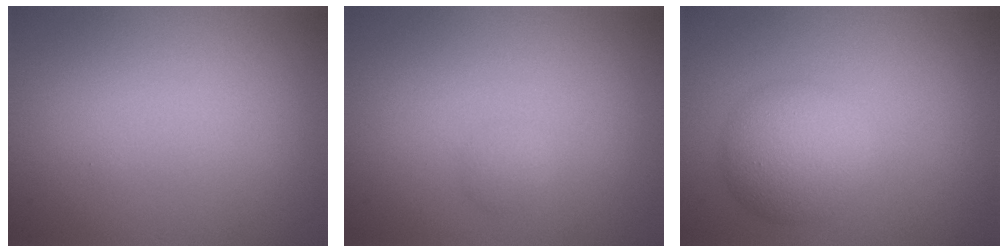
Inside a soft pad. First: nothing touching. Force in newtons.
{"total": 0.8, "press": 0.8, "slide": 0.1}
{"total": 4.7, "press": 4.7, "slide": 0.2}